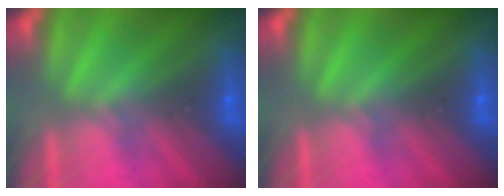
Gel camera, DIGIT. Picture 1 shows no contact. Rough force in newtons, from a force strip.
{"total": 0.0}